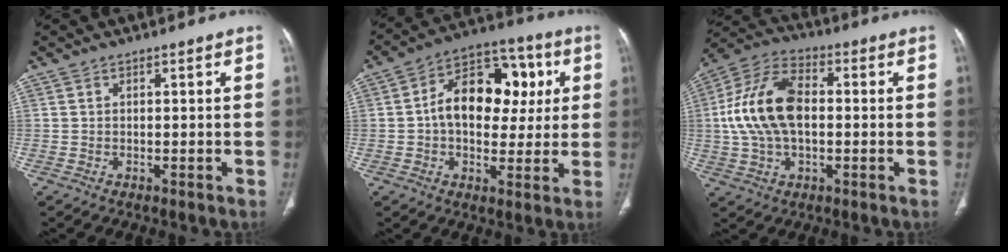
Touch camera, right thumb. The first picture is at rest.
{"total": 16.7, "force": [2.1, 11.3, 12.2], "torque": [-0.143, 0.026, 0.025]}
{"total": 15.5, "force": [0.5, 9.2, 12.4], "torque": [-0.242, 0.027, 0.003]}